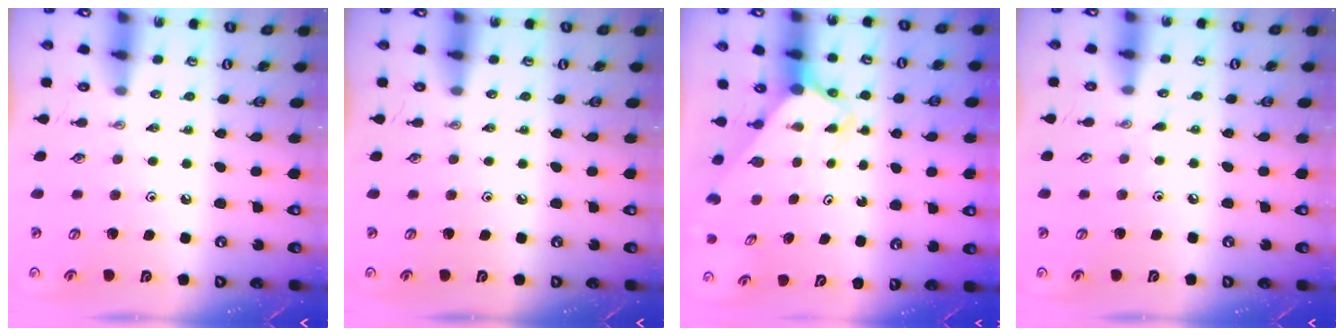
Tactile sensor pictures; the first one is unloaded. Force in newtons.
{"total": 0.0}
{"total": 2.8, "press": 2.8, "slide": 0.2}
{"total": 3.5, "press": 3.5, "slide": 0.5}